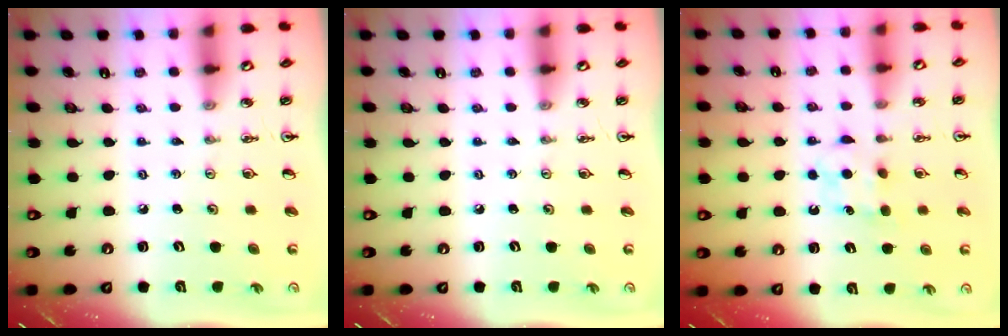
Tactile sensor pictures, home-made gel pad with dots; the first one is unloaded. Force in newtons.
{"total": 0.0}
{"total": 5.8, "press": 5.8, "slide": 0.8}